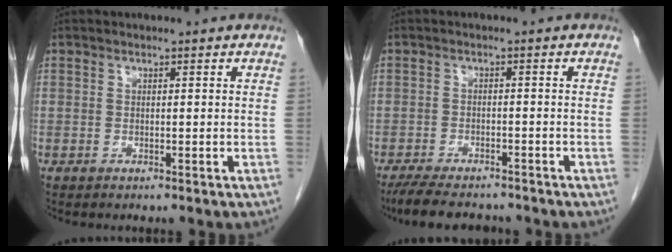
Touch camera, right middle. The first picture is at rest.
{"total": 8.8, "force": [-7.7, 2.1, 3.8], "torque": [-0.065, -0.017, -0.118]}